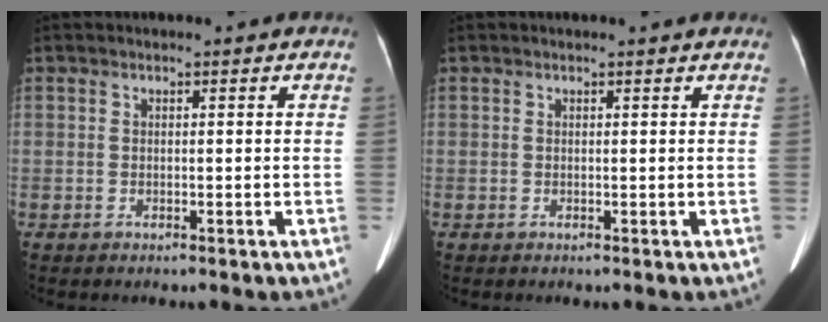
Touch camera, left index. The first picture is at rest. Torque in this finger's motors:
{"motor_torque": [-0.03, 0.11, -0.06, -0.01]}